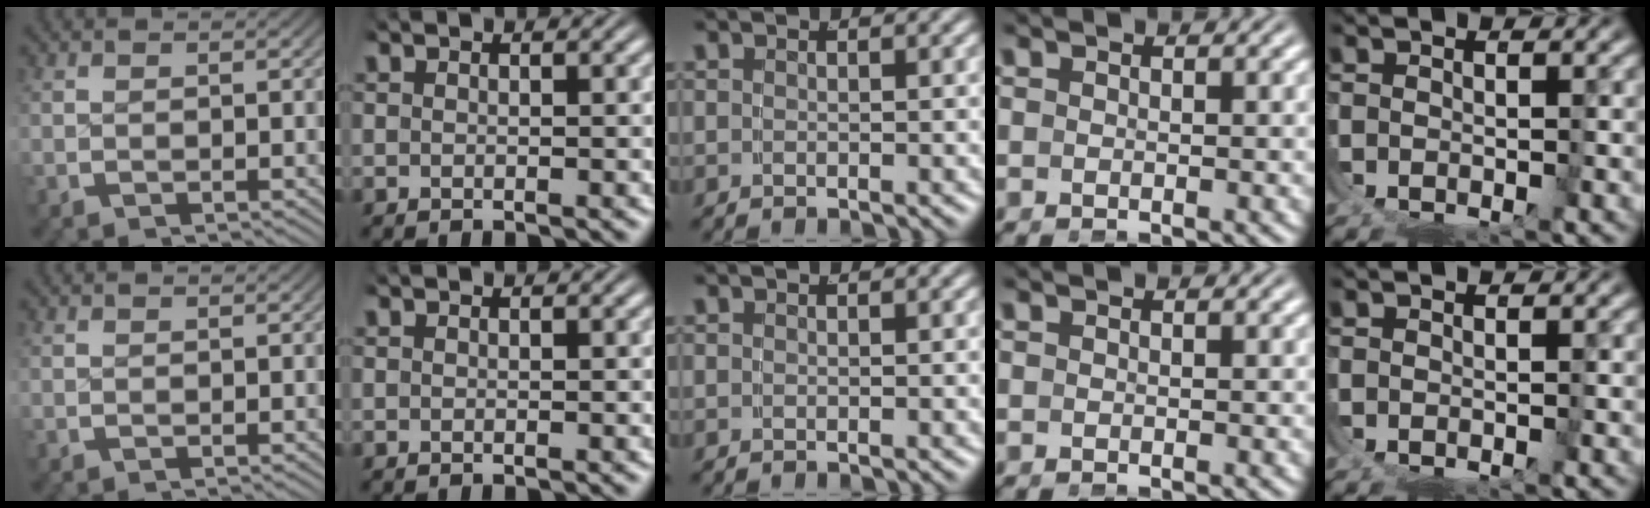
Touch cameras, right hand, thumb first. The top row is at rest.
{}